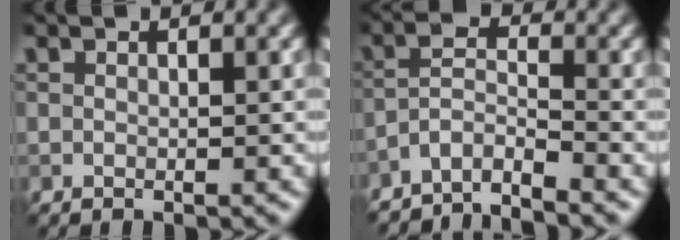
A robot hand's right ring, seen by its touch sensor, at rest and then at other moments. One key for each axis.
{"total": 3.7, "fx": -3.3, "fy": 0.5, "fz": 1.6, "tx": -0.025, "ty": 0.003, "tz": -0.074}